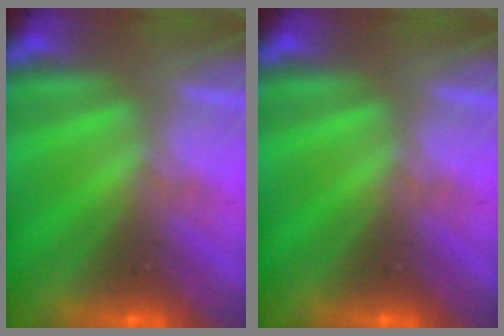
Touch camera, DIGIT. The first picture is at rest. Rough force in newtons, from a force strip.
{"total": 0.0}